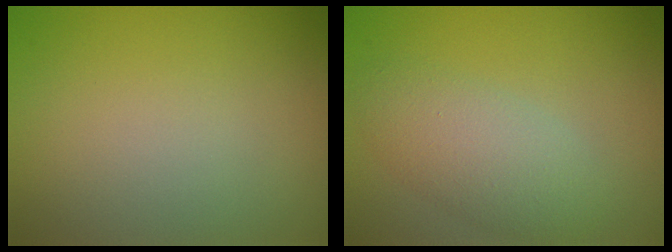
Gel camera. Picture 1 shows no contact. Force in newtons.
{"total": 4.0, "press": 4.0, "slide": 0.0}